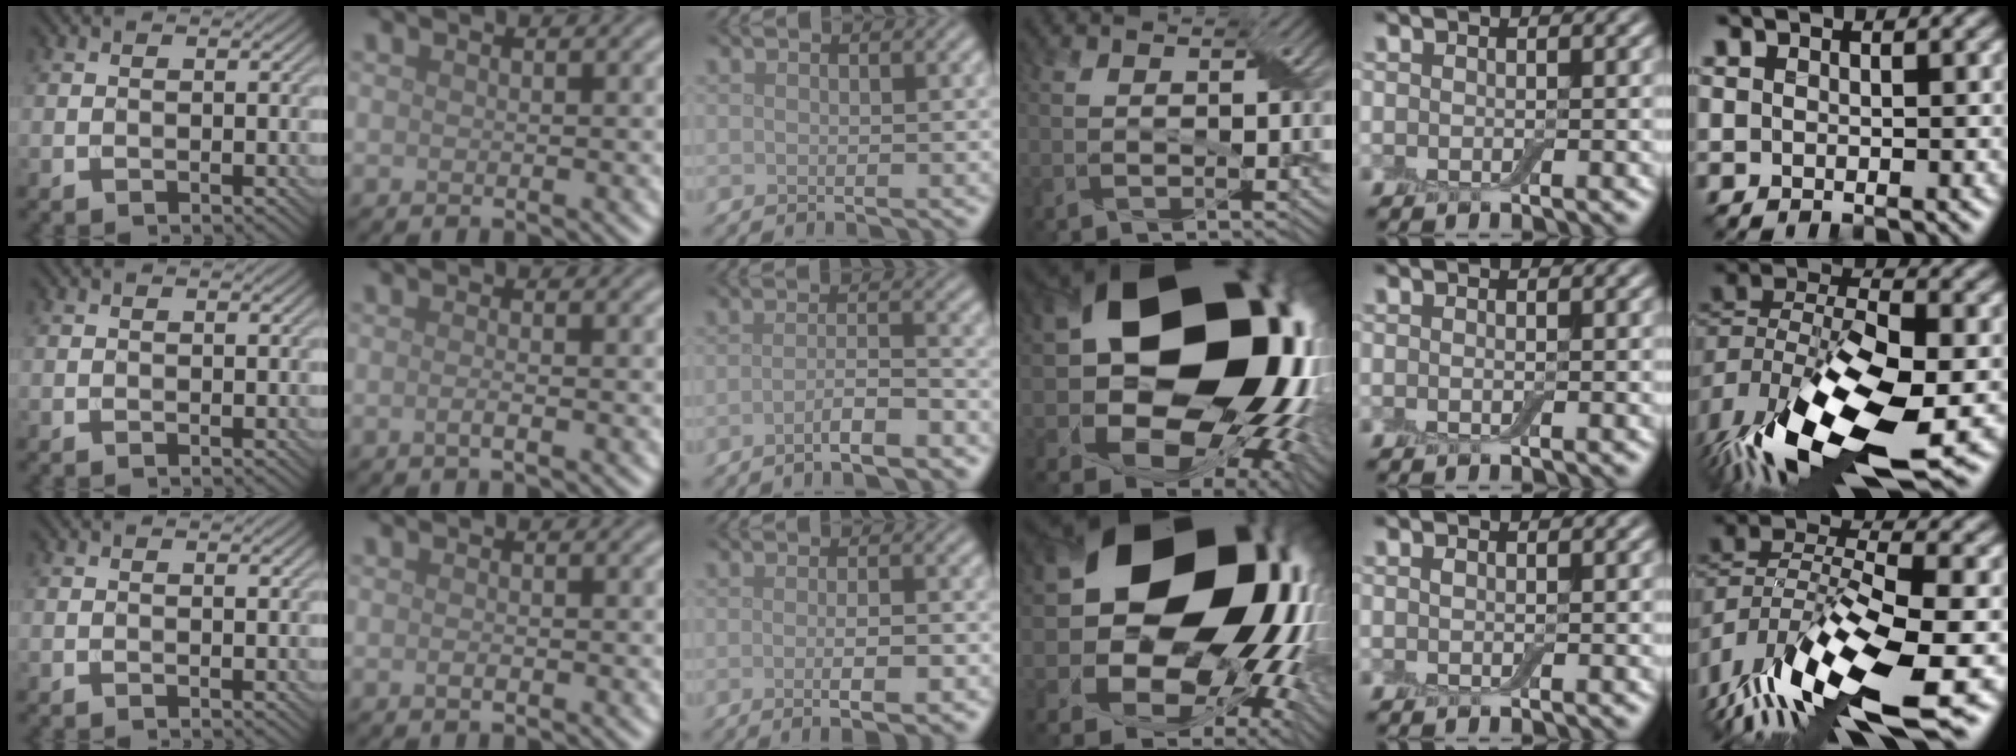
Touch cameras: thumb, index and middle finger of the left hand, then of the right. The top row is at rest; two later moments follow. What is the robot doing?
{"motion": "wrap", "object": "adhesive wrap"}